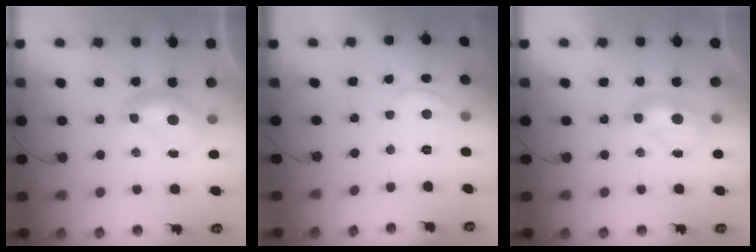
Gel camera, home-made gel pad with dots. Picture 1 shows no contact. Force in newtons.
{"total": 0.7, "press": 0.6, "slide": 0.5}
{"total": 1.7, "press": 1.7, "slide": 0.5}